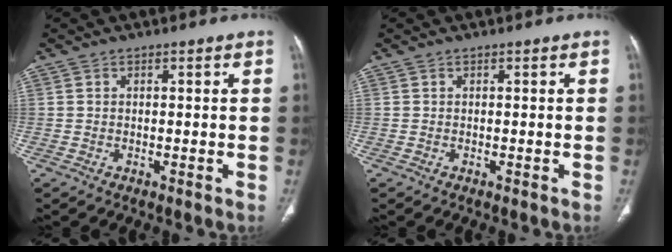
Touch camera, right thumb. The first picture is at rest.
{"total": 0.0}